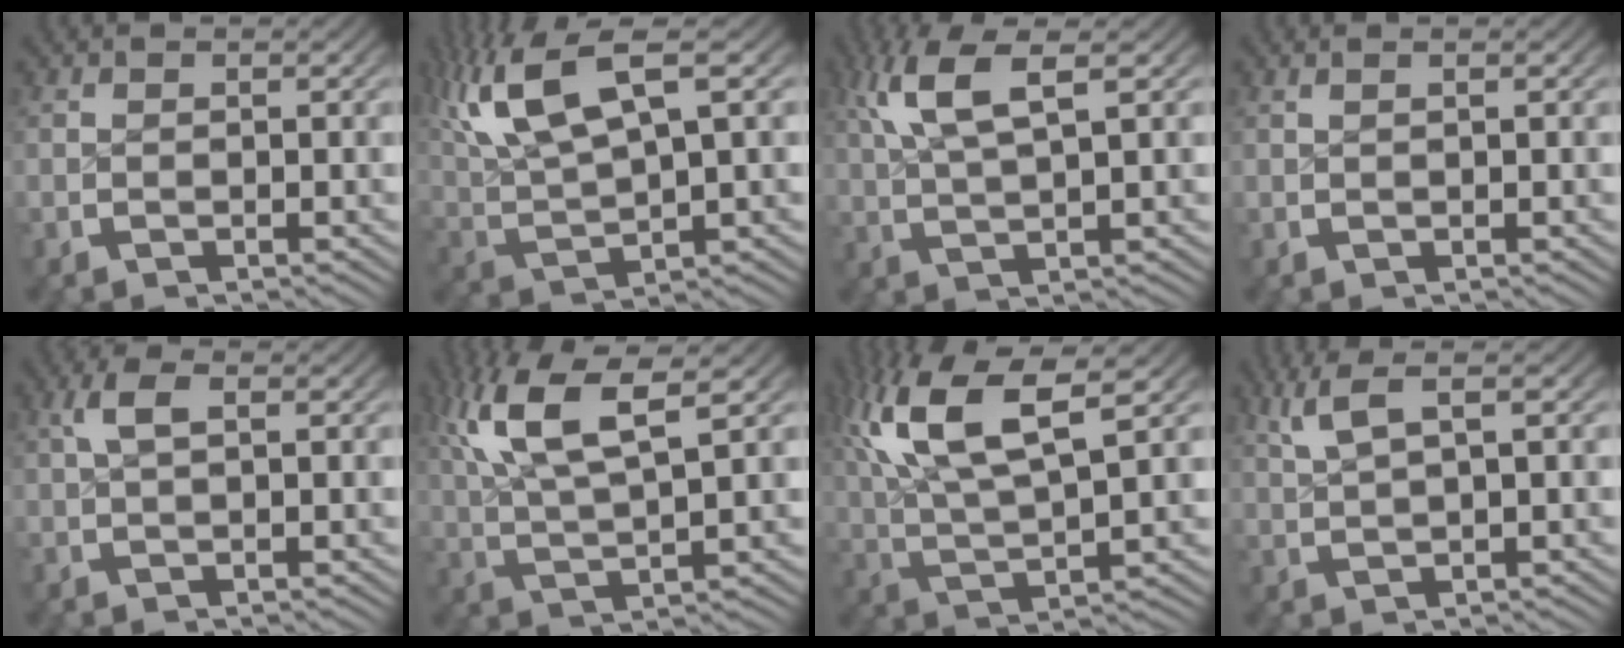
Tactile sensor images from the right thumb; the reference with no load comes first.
{"total": 9.3, "force": [2.7, 5.5, 7.0], "torque": [-0.154, -0.006, 0.052]}
{"total": 5.8, "force": [2.6, 2.1, 4.7], "torque": [-0.097, 0.006, 0.054]}
{"total": 0.7, "force": [0.3, -0.2, 0.5], "torque": [-0.010, 0.002, 0.009]}
{"total": 2.3, "force": [1.0, 0.8, 1.9], "torque": [-0.041, 0.006, 0.020]}
{"total": 8.0, "force": [3.1, 3.9, 6.3], "torque": [-0.131, -0.002, 0.058]}
{"total": 9.7, "force": [3.3, 4.9, 7.7], "torque": [-0.160, -0.006, 0.059]}
{"total": 3.9, "force": [2.2, 1.1, 3.0], "torque": [-0.054, 0.010, 0.045]}